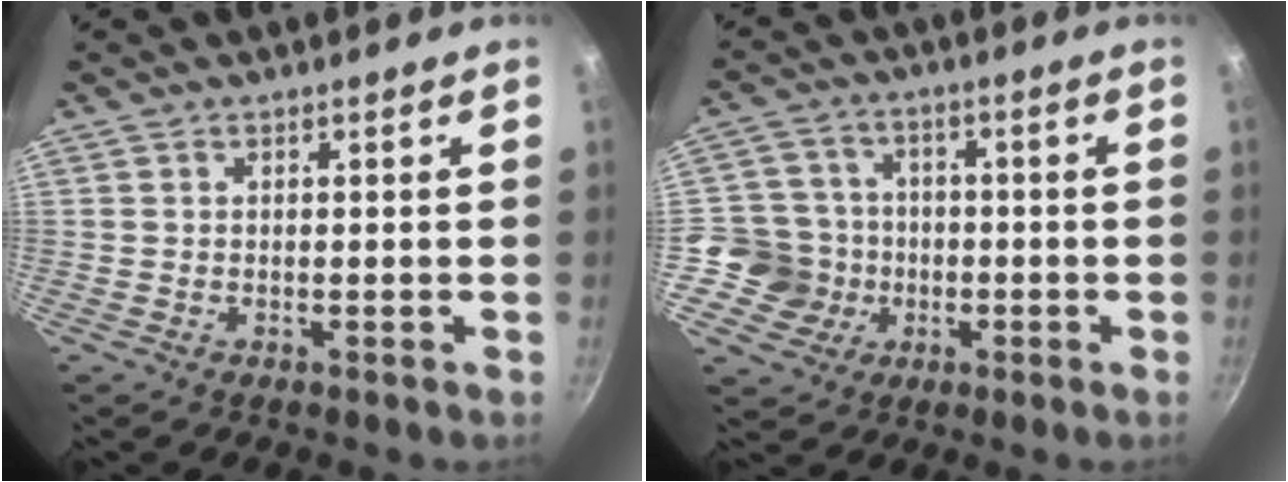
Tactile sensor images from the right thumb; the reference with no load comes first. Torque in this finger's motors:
{"motor_torque": [0.80, 0.63, 0.58, -0.20, 0.05]}